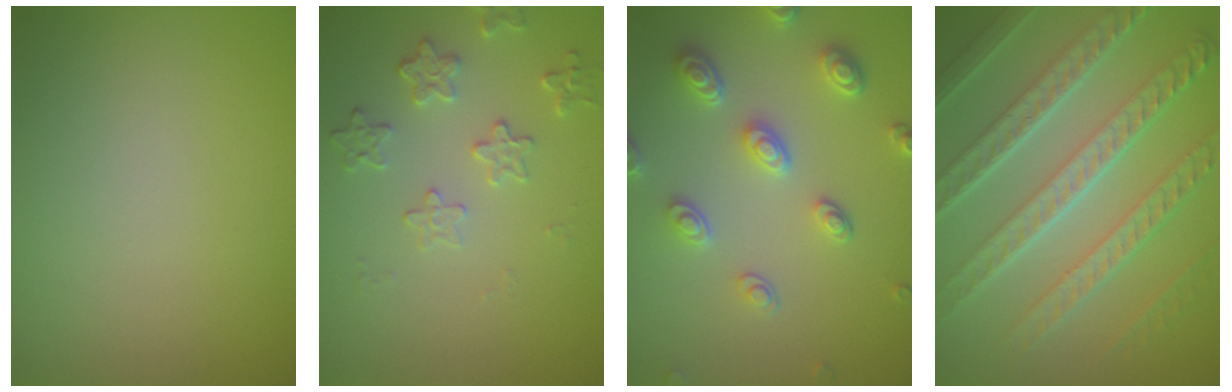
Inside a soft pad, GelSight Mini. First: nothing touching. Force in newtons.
{"total": 2.2, "press": 1.6, "slide": 1.6}
{"total": 4.6, "press": 3.6, "slide": 2.8}
{"total": 8.9, "press": 6.2, "slide": 6.4}